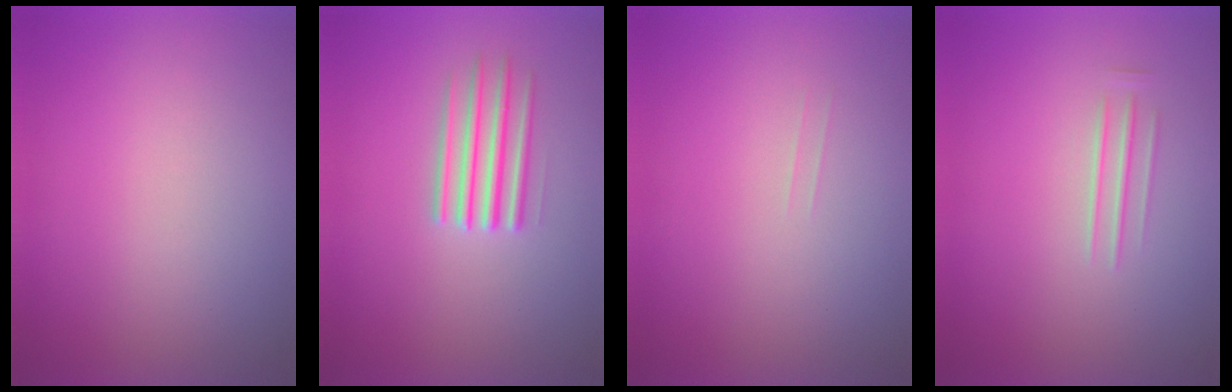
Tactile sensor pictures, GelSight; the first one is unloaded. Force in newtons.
{"total": 2.7}
{"total": 1.2}
{"total": 1.7}